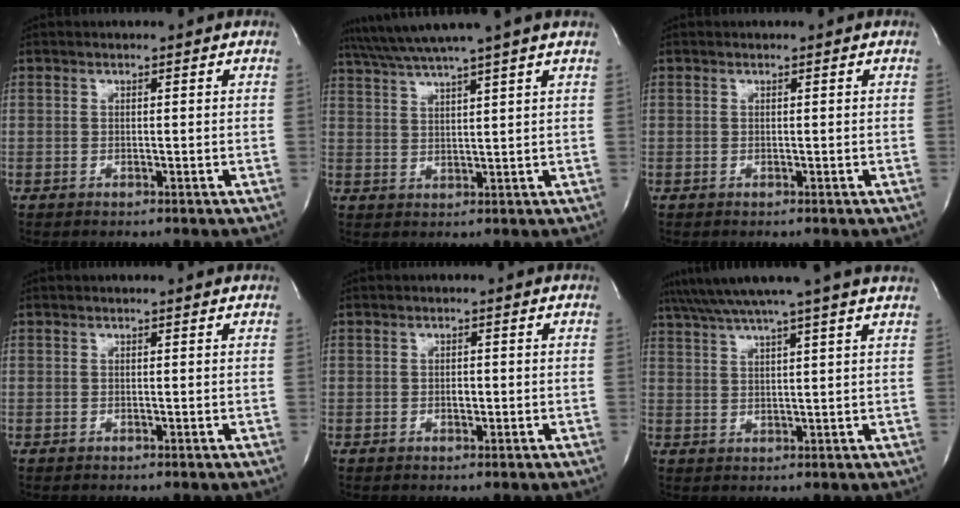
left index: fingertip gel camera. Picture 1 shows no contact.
{"total": 9.5, "force": [8.0, -2.2, 4.6], "torque": [-0.082, 0.012, 0.122]}
{"total": 0.0}
{"total": 0.9, "force": [0.9, -0.1, 0.2], "torque": [-0.014, 0.001, 0.010]}
{"total": 1.0, "force": [-0.1, 0.6, 0.8], "torque": [-0.018, 0.000, -0.002]}
{"total": 13.0, "force": [11.2, -1.9, 6.5], "torque": [-0.118, 0.007, 0.150]}